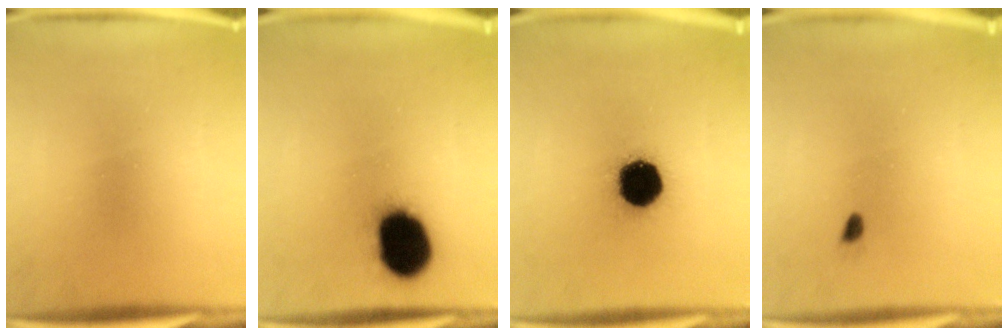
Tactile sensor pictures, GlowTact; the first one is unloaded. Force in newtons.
{"total": 18.1}
{"total": 16.2}
{"total": 0.6}